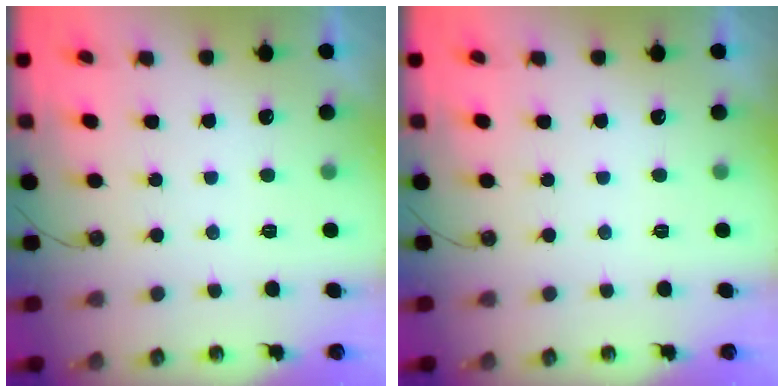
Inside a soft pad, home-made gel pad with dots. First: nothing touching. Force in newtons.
{"total": 0.0}